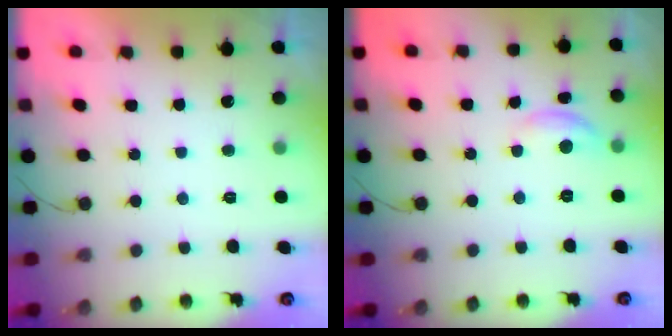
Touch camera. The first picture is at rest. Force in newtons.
{"total": 6.5, "press": 6.5, "slide": 0.3}